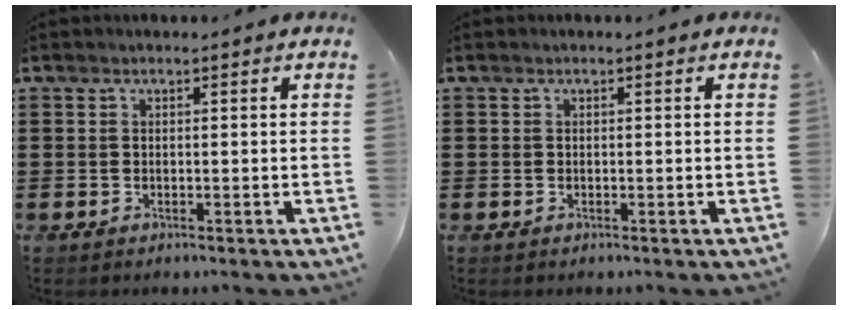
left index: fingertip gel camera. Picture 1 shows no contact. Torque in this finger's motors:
{"motor_torque": [-0.05, -0.03, 0.00, 0.00]}